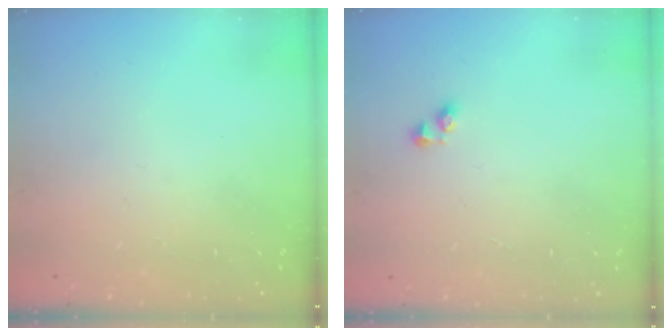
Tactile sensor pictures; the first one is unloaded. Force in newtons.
{"total": 2.5, "press": 2.5, "slide": 0.2}